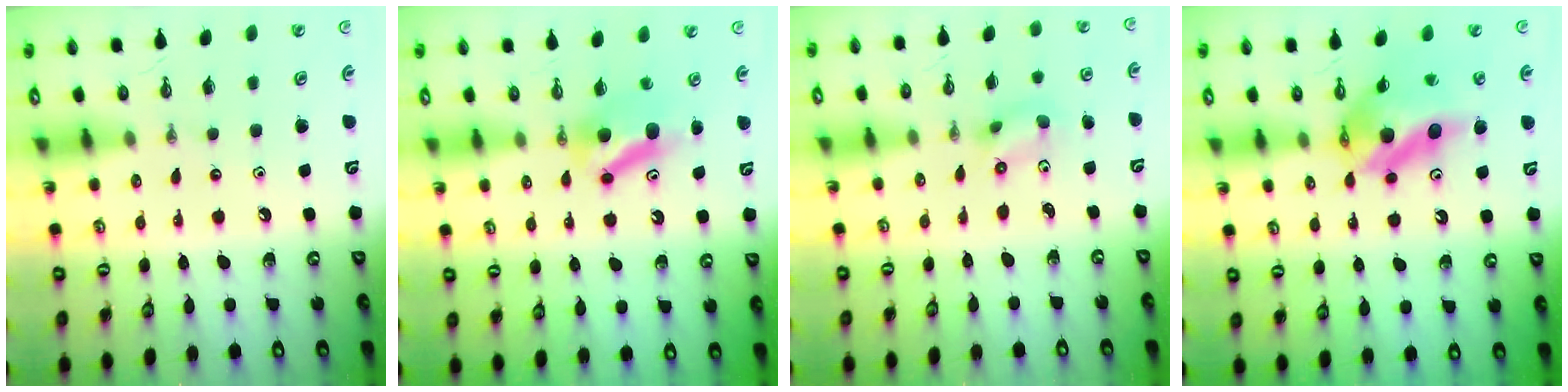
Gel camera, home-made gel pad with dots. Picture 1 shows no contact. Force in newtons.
{"total": 8.1, "press": 7.9, "slide": 1.6}
{"total": 2.9, "press": 1.1, "slide": 2.7}
{"total": 13.7, "press": 13.6, "slide": 1.6}